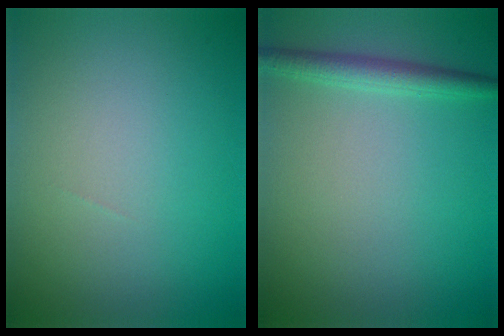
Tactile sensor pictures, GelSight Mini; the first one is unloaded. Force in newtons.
{"total": 2.2, "press": 2.2, "slide": 0.1}